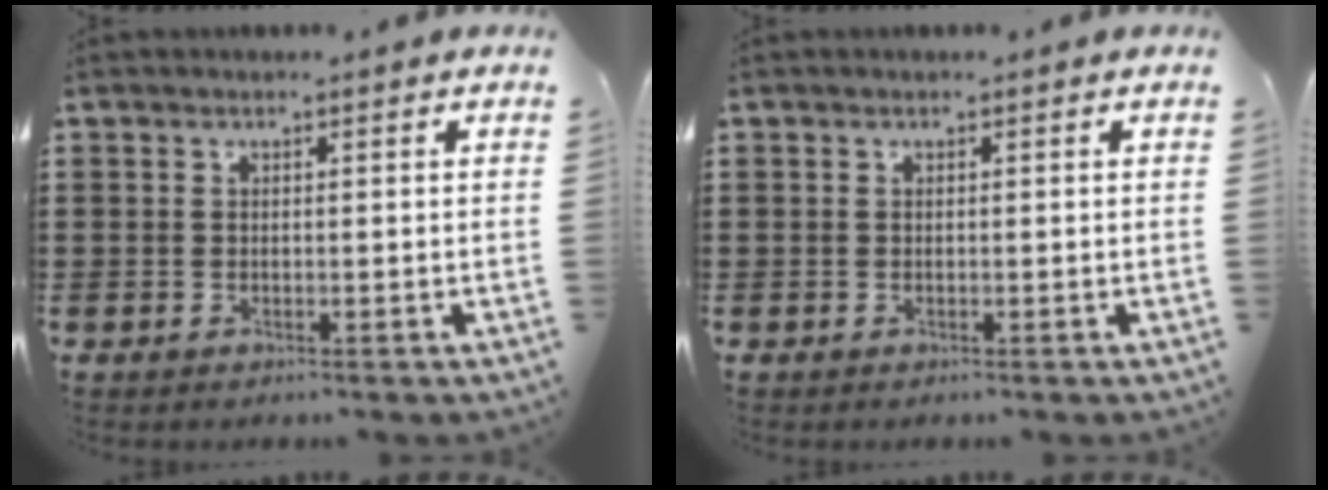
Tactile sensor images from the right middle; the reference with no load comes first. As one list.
[{"total": 0.0}]